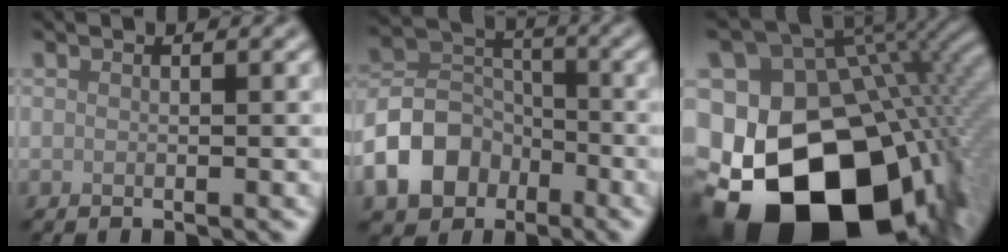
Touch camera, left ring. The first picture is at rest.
{"total": 7.6, "force": [-3.8, 5.6, 3.5], "torque": [-0.067, -0.002, -0.085]}
{"total": 22.7, "force": [-7.4, 16.6, 13.5], "torque": [-0.264, -0.035, -0.102]}